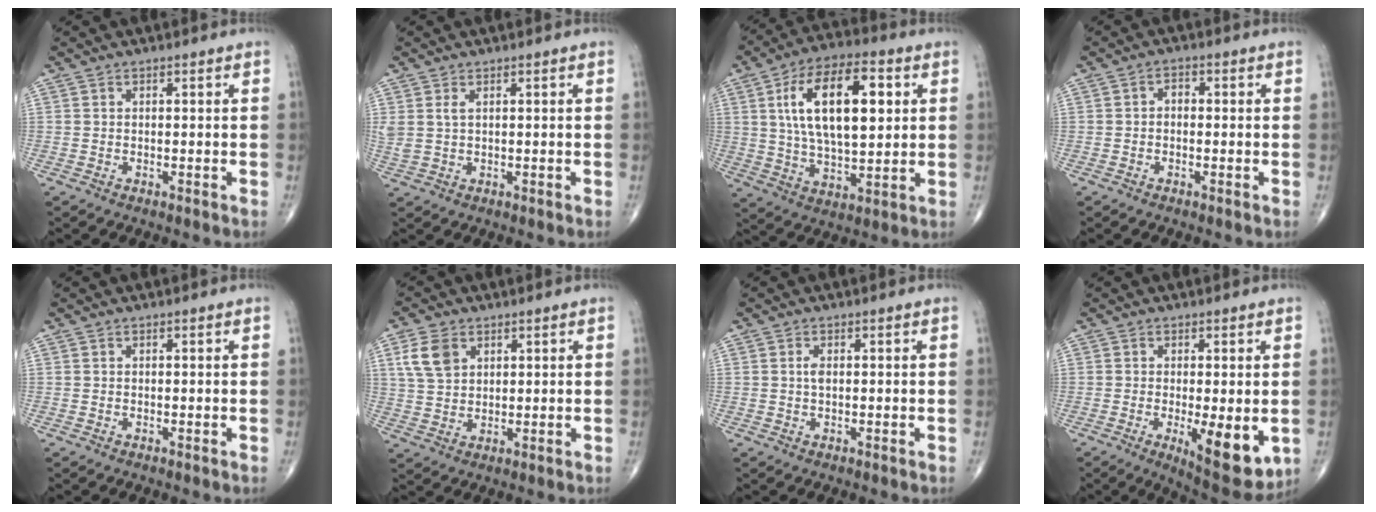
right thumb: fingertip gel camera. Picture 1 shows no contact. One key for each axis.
{"total": 2.6, "fx": 1.1, "fy": 1.2, "fz": 2.1, "tx": -0.057, "ty": 0.007, "tz": 0.031}
{"total": 19.0, "fx": 4.6, "fy": 8.9, "fz": 16.1, "tx": -0.259, "ty": 0.001, "tz": 0.077}
{"total": 1.8, "fx": -0.2, "fy": 1.3, "fz": 1.3, "tx": -0.009, "ty": 0.010, "tz": -0.011}
{"total": 0.0}
{"total": 6.6, "fx": 2.8, "fy": 4.5, "fz": 4.0, "tx": -0.067, "ty": -0.005, "tz": 0.059}
{"total": 1.3, "fx": 0.1, "fy": 0.6, "fz": 1.1, "tx": -0.020, "ty": 0.000, "tz": 0.001}
{"total": 10.8, "fx": -2.4, "fy": 3.6, "fz": 9.9, "tx": -0.132, "ty": -0.025, "tz": -0.027}